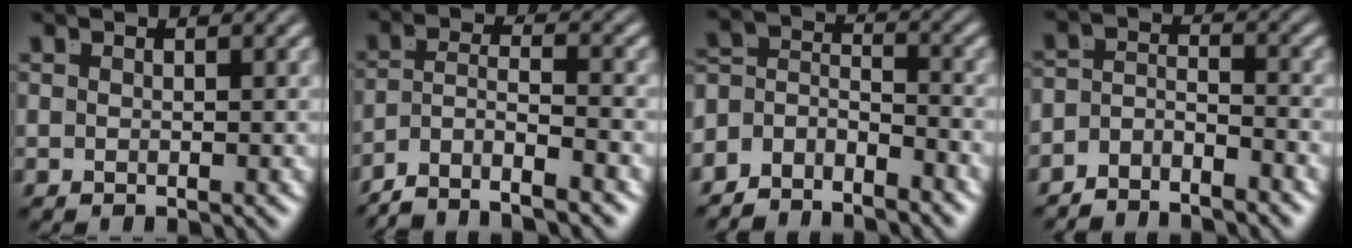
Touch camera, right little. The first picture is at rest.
{"total": 7.1, "force": [-4.9, 4.0, 3.2], "torque": [-0.066, -0.024, -0.082]}
{"total": 6.6, "force": [-1.8, 5.5, 3.3], "torque": [-0.061, -0.017, -0.042]}
{"total": 3.7, "force": [-2.9, 1.9, 1.4], "torque": [-0.016, -0.011, -0.056]}